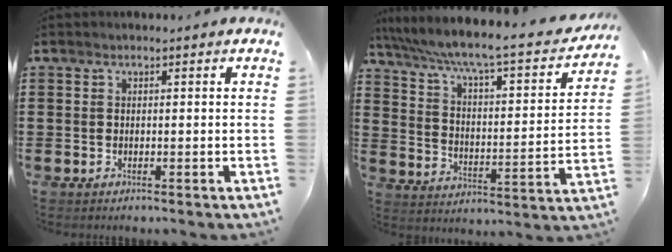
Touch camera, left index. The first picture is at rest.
{"total": 6.5, "force": [5.2, 0.5, 3.8], "torque": [-0.099, -0.042, 0.078]}